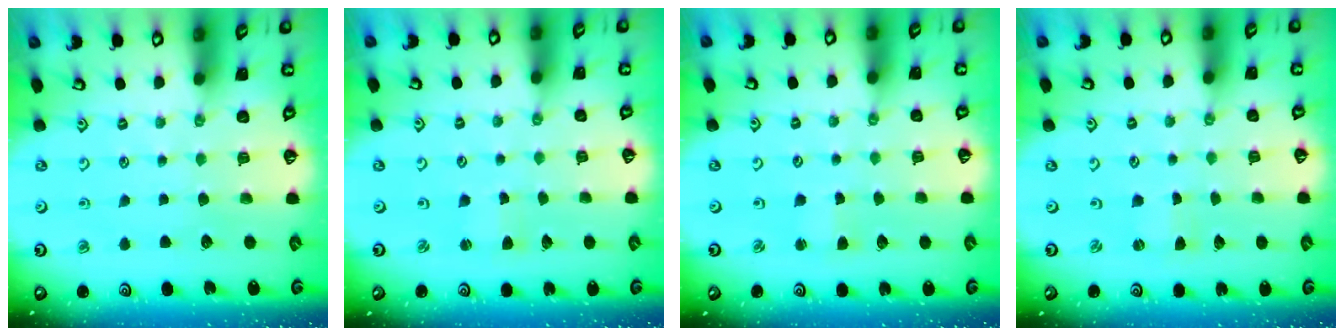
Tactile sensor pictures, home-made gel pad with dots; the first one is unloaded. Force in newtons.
{"total": 2.1, "press": 2.1, "slide": 0.3}
{"total": 2.4, "press": 2.3, "slide": 0.3}
{"total": 0.0}